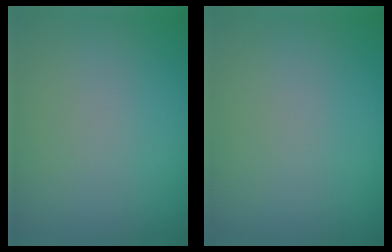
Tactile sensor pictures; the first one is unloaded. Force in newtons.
{"total": 0.0}